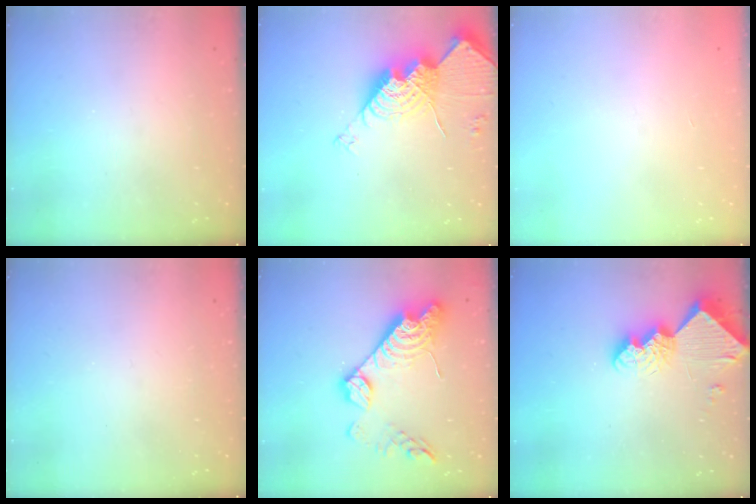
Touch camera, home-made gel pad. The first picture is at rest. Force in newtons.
{"total": 16.8, "press": 16.7, "slide": 1.2}
{"total": 0.0}
{"total": 0.0}
{"total": 18.0, "press": 18.0, "slide": 1.1}
{"total": 11.8, "press": 11.8, "slide": 1.3}